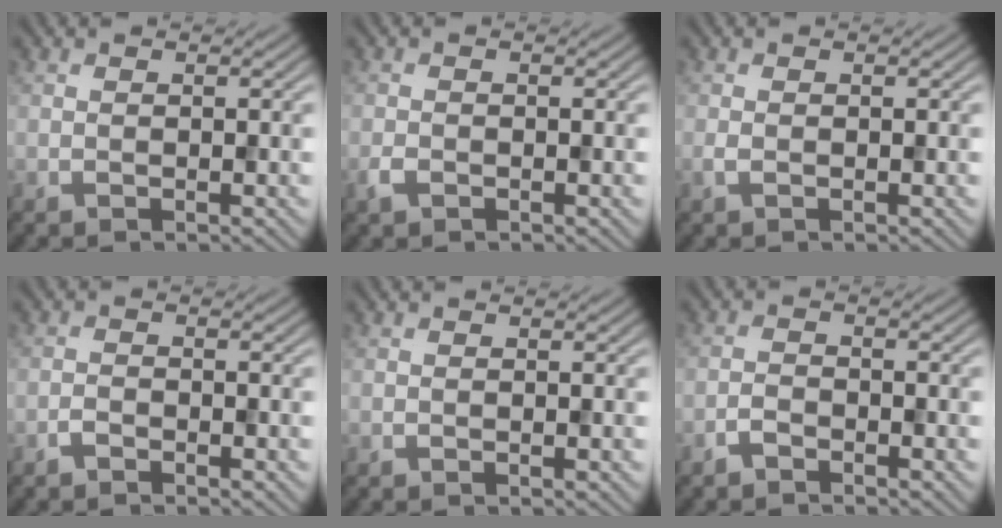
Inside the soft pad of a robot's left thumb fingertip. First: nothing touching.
{"total": 1.4, "force": [-0.8, 0.8, 0.8], "torque": [-0.018, -0.003, -0.018]}
{"total": 0.9, "force": [-0.3, 0.3, 0.7], "torque": [-0.019, -0.002, -0.006]}
{"total": 1.3, "force": [-1.1, 0.4, 0.6], "torque": [-0.011, 0.002, -0.024]}
{"total": 0.0}
{"total": 1.7, "force": [-1.4, 0.5, 0.7], "torque": [-0.014, 0.002, -0.034]}